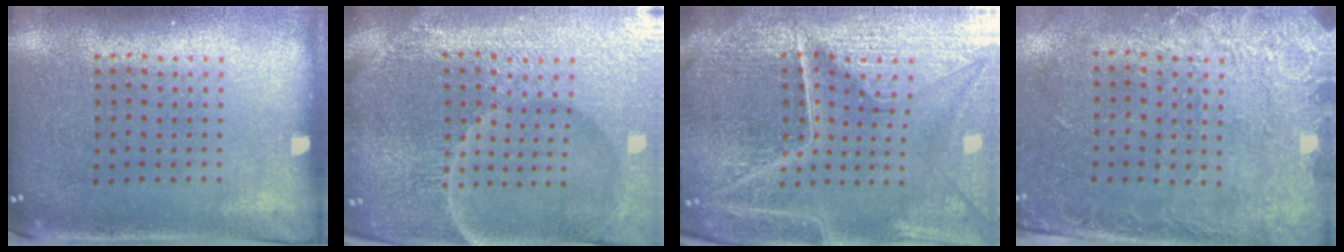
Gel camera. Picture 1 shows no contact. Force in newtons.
{"total": 6.1, "press": 5.5, "slide": 2.5}
{"total": 6.3, "press": 5.6, "slide": 2.9}
{"total": 2.6, "press": 2.0, "slide": 1.7}